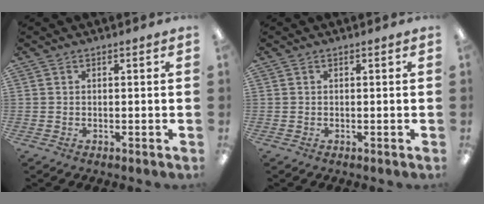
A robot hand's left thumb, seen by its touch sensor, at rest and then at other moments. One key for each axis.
{"total": 0.0}